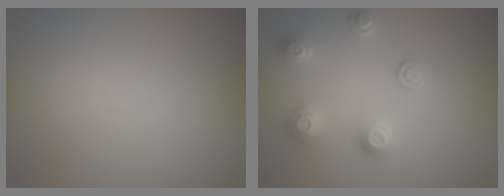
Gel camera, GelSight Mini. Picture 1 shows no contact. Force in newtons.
{"total": 2.6, "press": 2.6, "slide": 0.1}